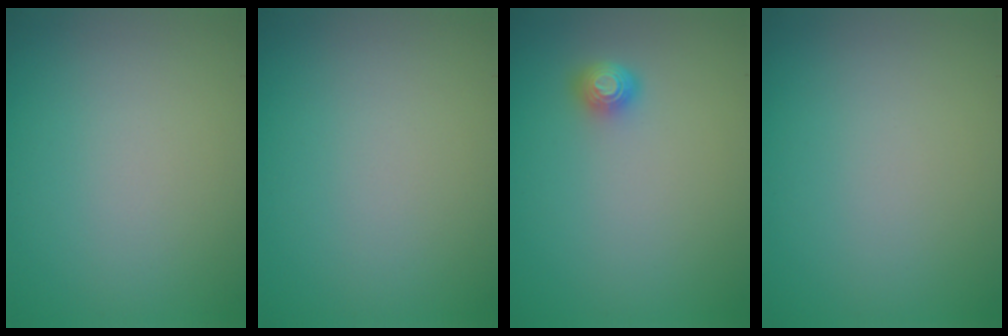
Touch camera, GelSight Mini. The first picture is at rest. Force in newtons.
{"total": 0.0}
{"total": 1.6, "press": 1.2, "slide": 1.0}
{"total": 0.0}